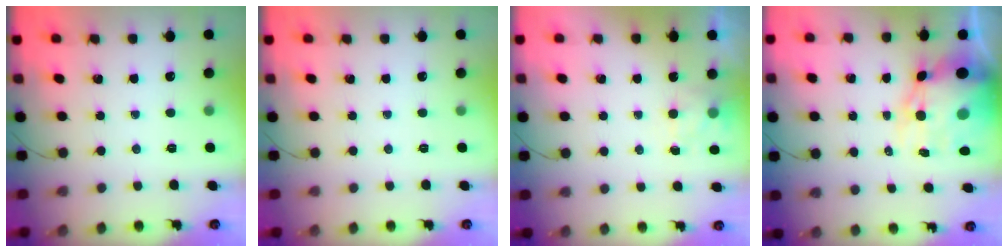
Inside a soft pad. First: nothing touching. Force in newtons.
{"total": 0.0}
{"total": 3.0, "press": 2.7, "slide": 1.4}
{"total": 15.7, "press": 15.2, "slide": 3.7}